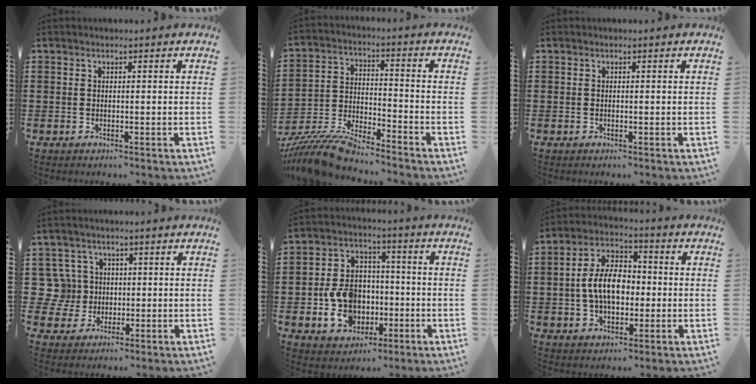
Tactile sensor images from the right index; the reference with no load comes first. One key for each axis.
{"total": 9.8, "fx": -9.3, "fy": 0.9, "fz": 3.0, "tx": -0.075, "ty": 0.009, "tz": -0.185}
{"total": 0.0}
{"total": 6.2, "fx": 0.6, "fy": 5.9, "fz": 1.9, "tx": -0.083, "ty": 0.011, "tz": 0.008}
{"total": 9.9, "fx": -2.2, "fy": 7.8, "fz": 5.6, "tx": -0.136, "ty": 0.018, "tz": -0.041}
{"total": 8.9, "fx": -0.5, "fy": 5.5, "fz": 6.9, "tx": -0.144, "ty": 0.009, "tz": -0.016}